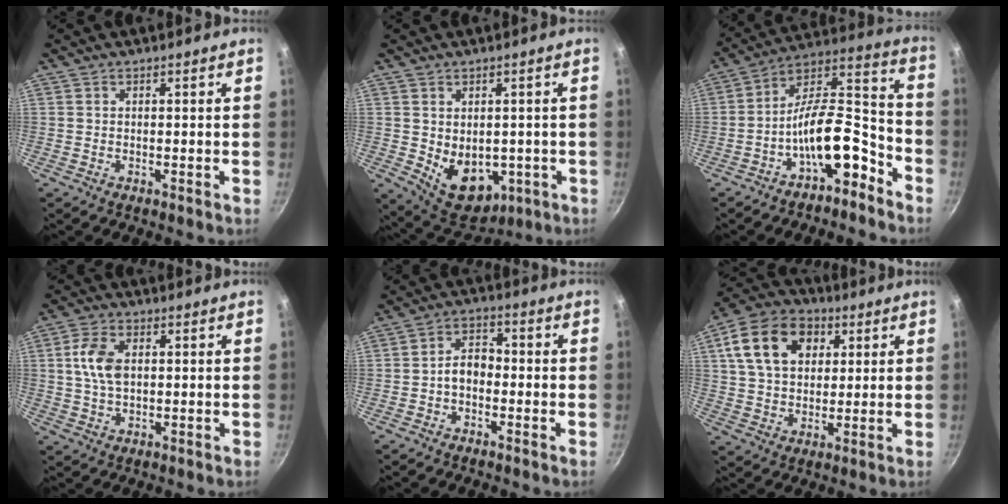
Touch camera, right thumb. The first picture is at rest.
{"total": 10.8, "force": [-1.6, 7.6, 7.6], "torque": [-0.081, -0.014, 0.003]}
{"total": 14.8, "force": [-7.9, 6.4, 10.8], "torque": [-0.139, 0.100, -0.131]}
{"total": 7.2, "force": [1.1, 4.5, 5.5], "torque": [-0.100, 0.007, 0.019]}
{"total": 5.3, "force": [-1.3, 3.6, 3.6], "torque": [-0.039, 0.028, -0.030]}
{"total": 16.1, "force": [5.4, 11.5, 9.9], "torque": [-0.157, 0.006, 0.081]}